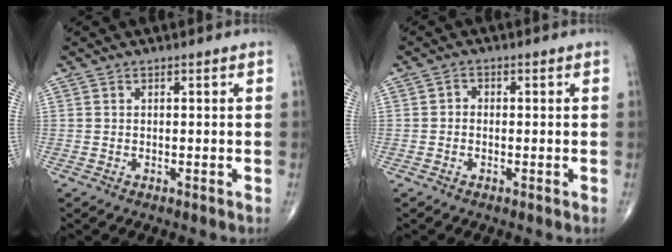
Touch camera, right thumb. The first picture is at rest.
{"total": 1.2, "force": [-0.3, 1.0, 0.6], "torque": [0.002, 0.004, -0.011]}